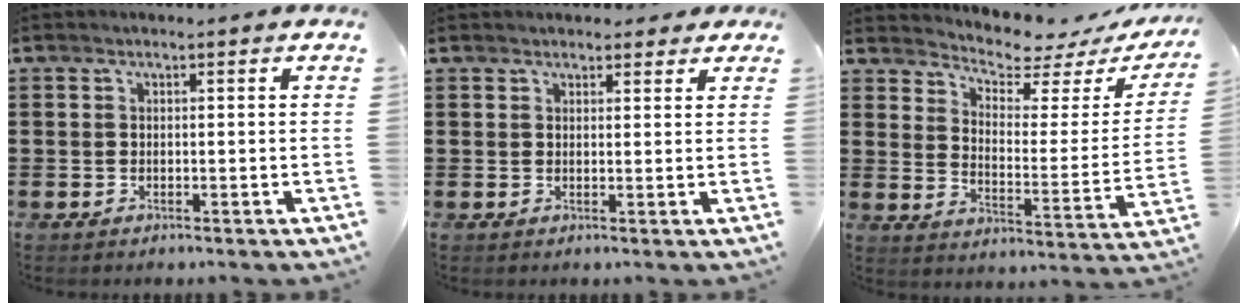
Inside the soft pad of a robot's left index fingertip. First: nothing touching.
{"total": 2.1, "force": [1.9, 0.9, 0.2], "torque": [-0.002, -0.001, 0.034]}
{"total": 3.8, "force": [3.6, 0.7, 1.0], "torque": [-0.039, -0.037, 0.051]}